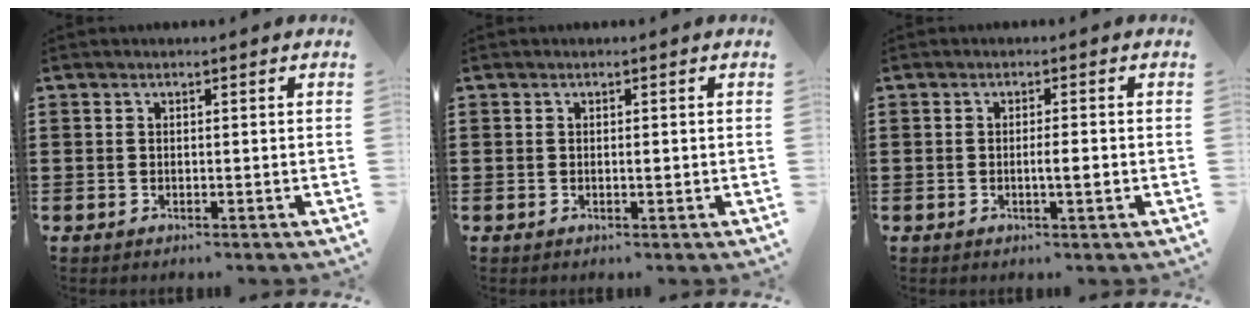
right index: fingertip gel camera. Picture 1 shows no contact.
{"total": 0.7, "force": [0.0, 0.2, 0.7], "torque": [-0.014, 0.000, -0.001]}
{"total": 2.4, "force": [-0.5, 0.3, 2.4], "torque": [-0.040, -0.003, -0.010]}